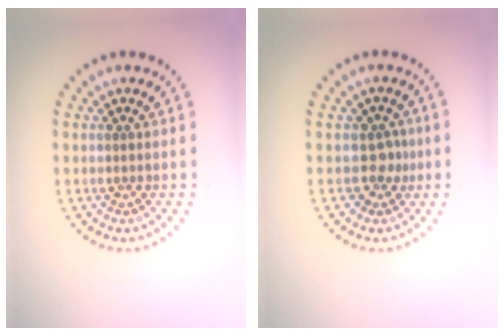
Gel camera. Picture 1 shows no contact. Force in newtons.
{"total": 1.8, "press": 1.4, "slide": 1.2}